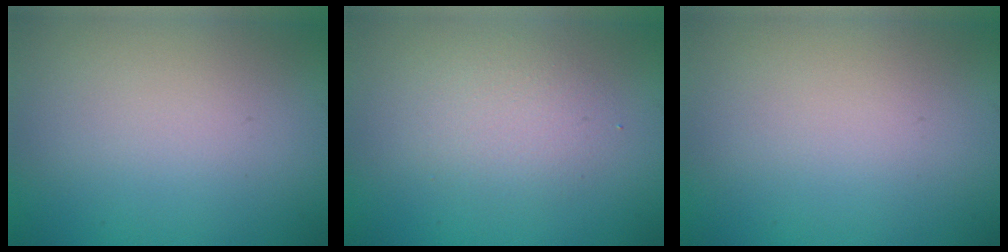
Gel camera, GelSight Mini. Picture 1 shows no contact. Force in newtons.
{"total": 2.4, "press": 2.4, "slide": 0.3}
{"total": 0.0}